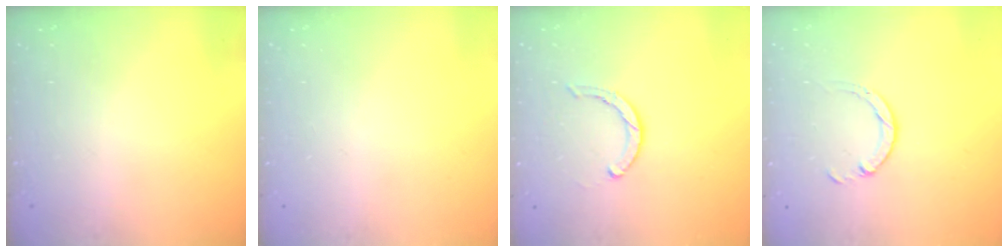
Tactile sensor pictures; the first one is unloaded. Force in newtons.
{"total": 0.0}
{"total": 3.5, "press": 3.5, "slide": 0.2}
{"total": 4.6, "press": 4.6, "slide": 0.3}